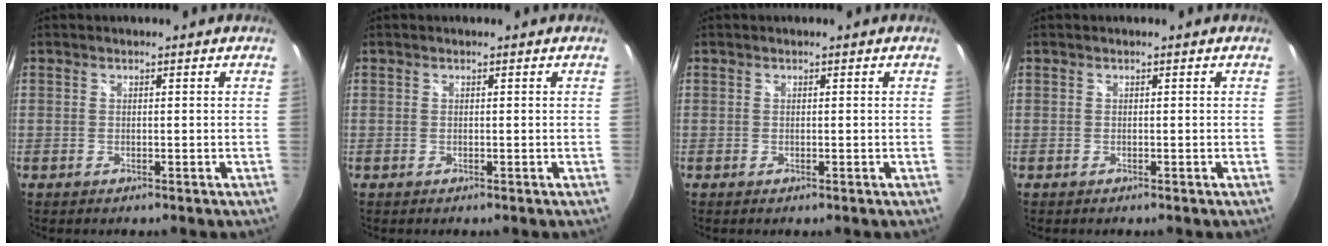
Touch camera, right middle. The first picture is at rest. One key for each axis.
{"total": 0.0}
{"total": 0.0}
{"total": 0.0}